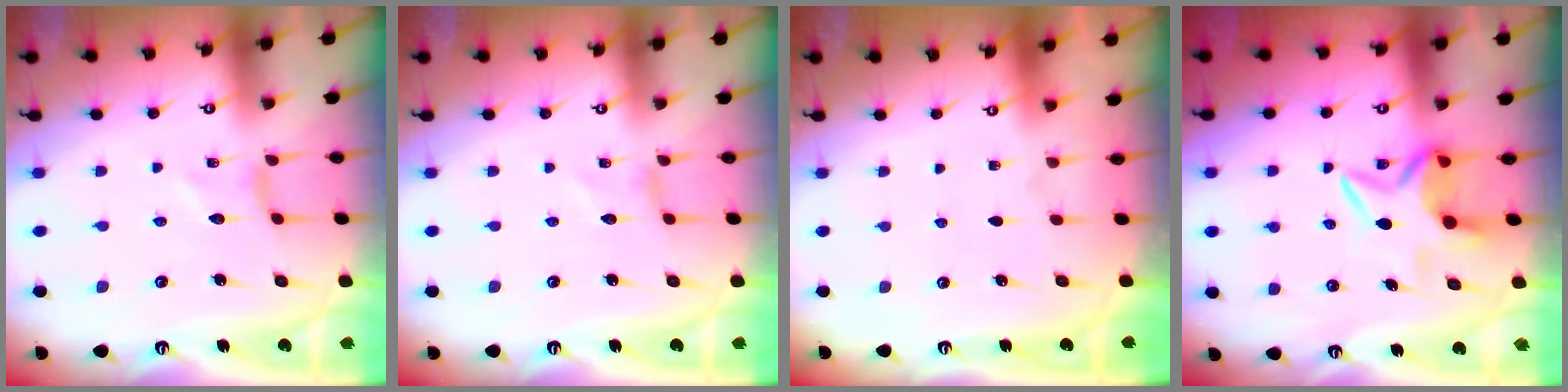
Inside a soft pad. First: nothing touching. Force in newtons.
{"total": 0.0}
{"total": 0.0}
{"total": 7.1, "press": 7.0, "slide": 0.8}